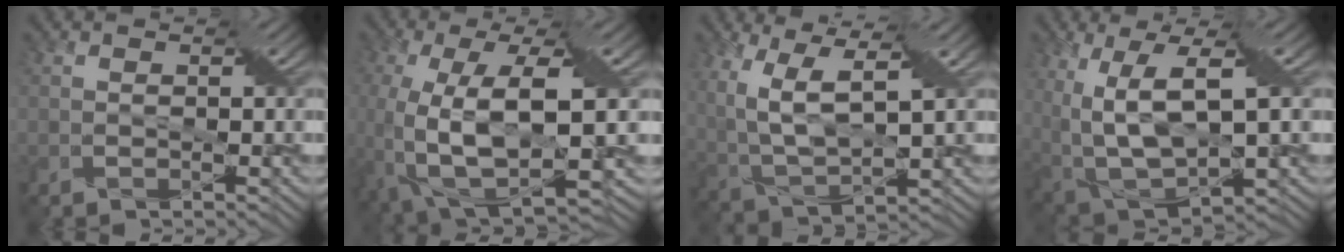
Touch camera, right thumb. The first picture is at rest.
{"total": 14.9, "force": [-2.2, 6.6, 13.1], "torque": [-0.296, -0.028, -0.020]}
{"total": 10.9, "force": [3.3, 5.1, 9.1], "torque": [-0.219, -0.005, 0.070]}
{"total": 13.8, "force": [2.4, 6.4, 11.9], "torque": [-0.263, -0.010, 0.061]}